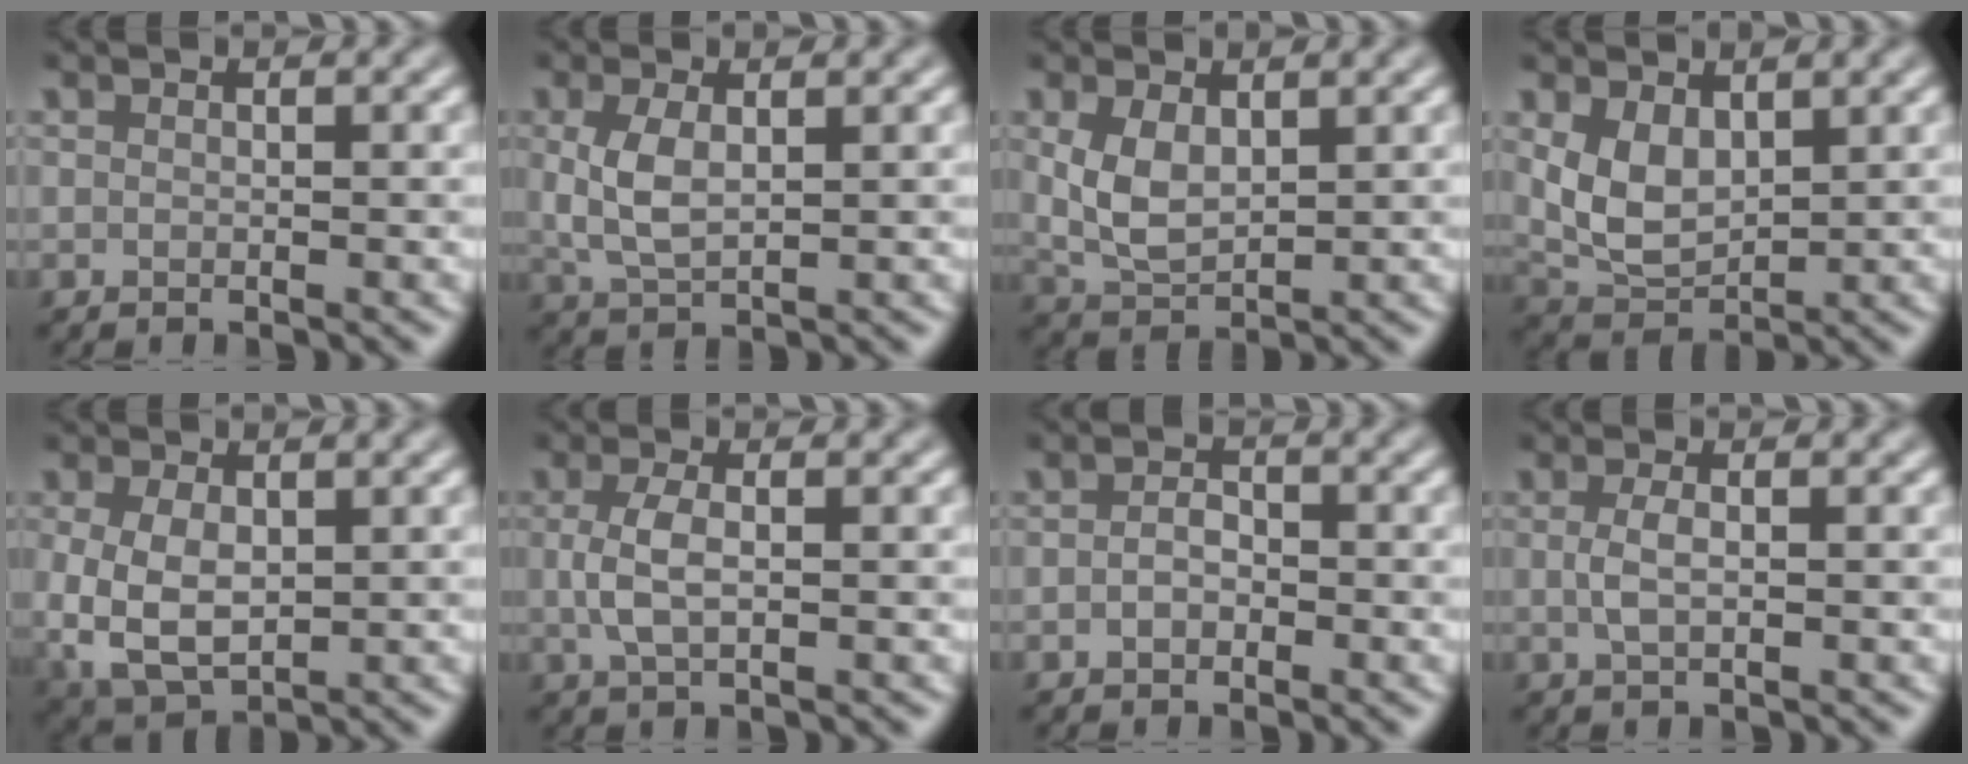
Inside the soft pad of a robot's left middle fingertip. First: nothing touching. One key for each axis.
{"total": 3.2, "fx": 0.6, "fy": 1.5, "fz": 2.8, "tx": -0.066, "ty": -0.001, "tz": 0.015}
{"total": 3.5, "fx": 0.9, "fy": 2.0, "fz": 2.8, "tx": -0.066, "ty": -0.001, "tz": 0.023}
{"total": 4.1, "fx": 1.2, "fy": 2.5, "fz": 3.0, "tx": -0.073, "ty": -0.005, "tz": 0.031}
{"total": 5.1, "fx": -0.1, "fy": 3.2, "fz": 4.0, "tx": -0.099, "ty": -0.008, "tz": 0.003}
{"total": 2.7, "fx": 0.1, "fy": 1.0, "fz": 2.5, "tx": -0.058, "ty": -0.001, "tz": 0.001}
{"total": 1.5, "fx": -0.5, "fy": 1.1, "fz": 1.0, "tx": -0.019, "ty": 0.001, "tz": -0.013}
{"total": 1.7, "fx": 0.0, "fy": 0.6, "fz": 1.6, "tx": -0.033, "ty": 0.000, "tz": 0.000}